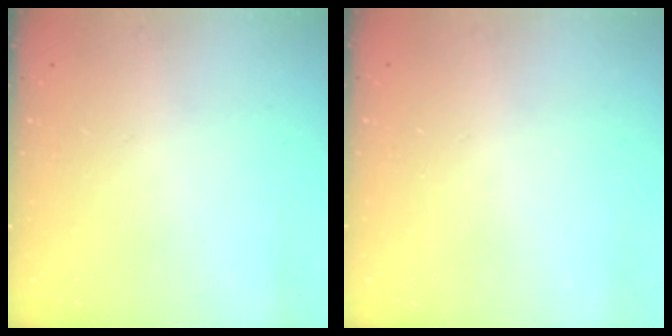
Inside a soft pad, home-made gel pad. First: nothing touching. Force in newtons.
{"total": 0.5, "press": 0.5, "slide": 0.1}